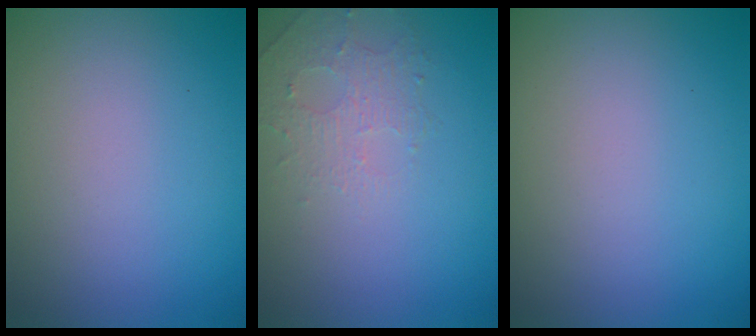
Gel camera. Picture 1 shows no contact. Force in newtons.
{"total": 1.5, "press": 1.0, "slide": 1.1}
{"total": 0.0}